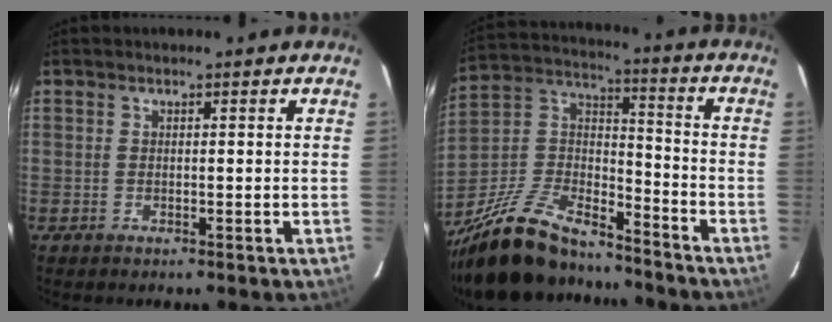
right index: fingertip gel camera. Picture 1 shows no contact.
{"total": 24.0, "force": [-18.7, 8.6, 12.3], "torque": [-0.262, 0.001, -0.317]}